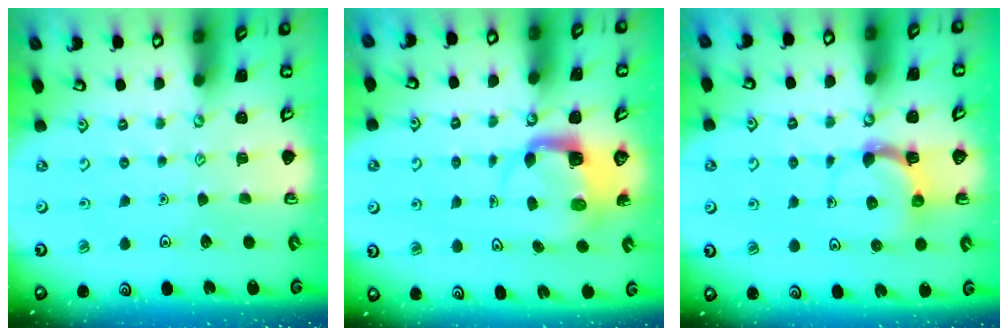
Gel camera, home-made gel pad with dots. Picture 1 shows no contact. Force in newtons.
{"total": 4.0, "press": 4.0, "slide": 0.4}
{"total": 4.6, "press": 4.6, "slide": 0.8}